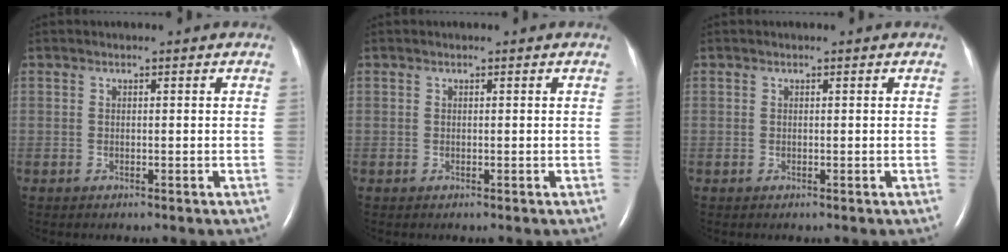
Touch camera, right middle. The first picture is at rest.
{"total": 0.0}
{"total": 0.0}